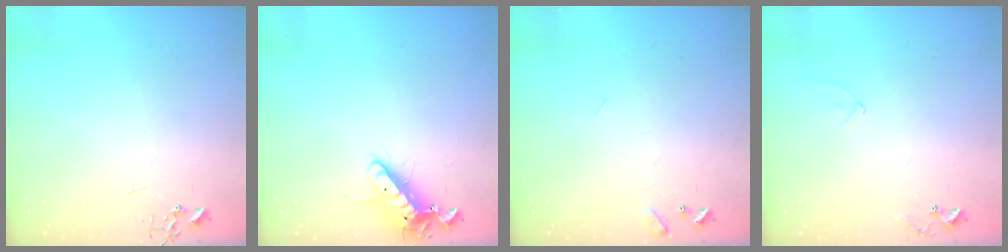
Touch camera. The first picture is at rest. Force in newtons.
{"total": 11.8, "press": 11.6, "slide": 2.2}
{"total": 8.4, "press": 8.4, "slide": 0.5}
{"total": 7.8, "press": 7.7, "slide": 0.5}